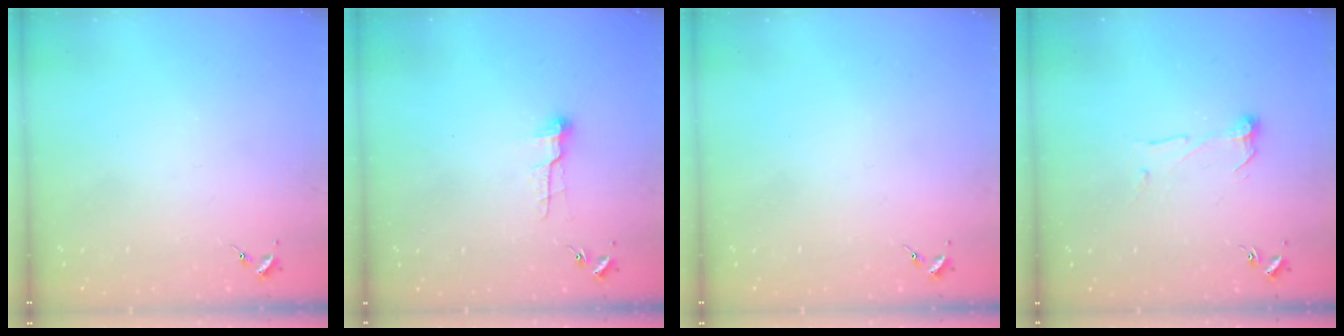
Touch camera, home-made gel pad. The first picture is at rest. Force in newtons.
{"total": 8.7, "press": 8.7, "slide": 0.5}
{"total": 0.0}
{"total": 6.5, "press": 6.5, "slide": 0.2}